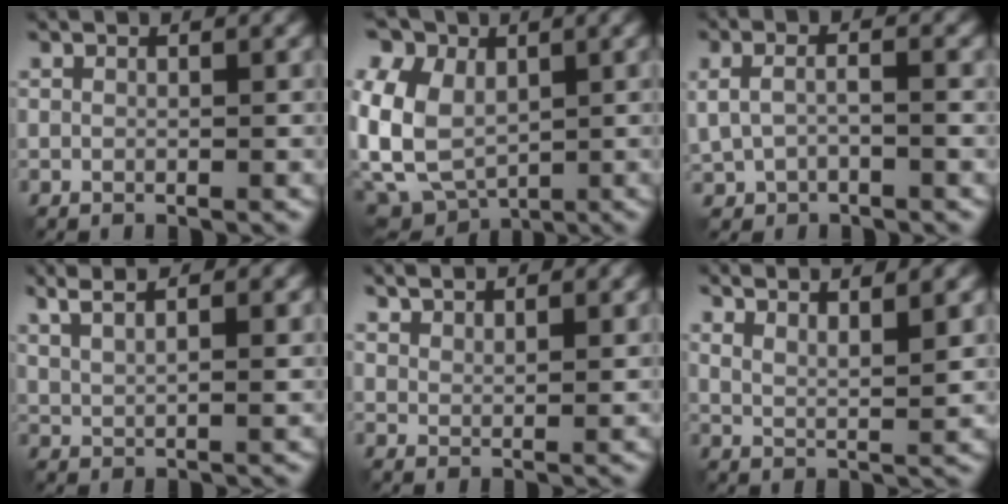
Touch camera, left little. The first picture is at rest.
{"total": 11.3, "force": [2.2, 8.7, 6.9], "torque": [-0.173, 0.017, 0.037]}
{"total": 3.5, "force": [0.0, 2.2, 2.8], "torque": [-0.072, 0.003, 0.003]}
{"total": 5.6, "force": [3.7, 1.8, 3.9], "torque": [-0.064, 0.021, 0.045]}
{"total": 3.3, "force": [2.9, 0.9, 1.3], "torque": [-0.023, -0.001, 0.045]}
{"total": 6.0, "force": [4.5, 1.3, 3.8], "torque": [-0.052, 0.013, 0.055]}